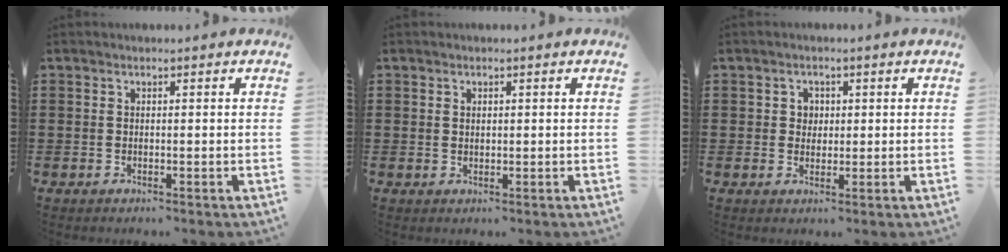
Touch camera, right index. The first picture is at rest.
{"total": 0.8, "force": [0.4, 0.6, 0.3], "torque": [-0.008, 0.005, 0.007]}
{"total": 2.1, "force": [0.4, 1.9, 0.6], "torque": [-0.019, 0.012, 0.005]}